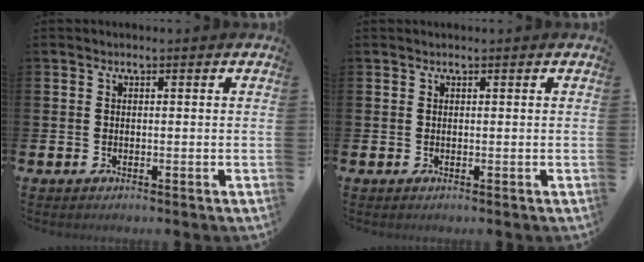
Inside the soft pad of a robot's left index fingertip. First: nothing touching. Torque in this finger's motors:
{"motor_torque": [-0.11, -2.03, -0.10, 0.00]}